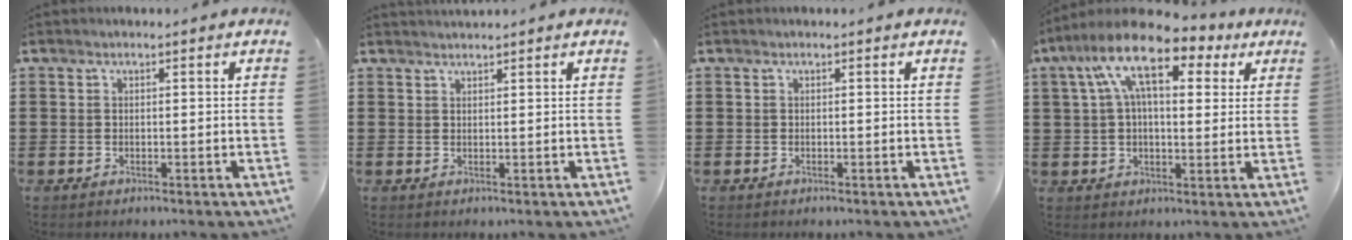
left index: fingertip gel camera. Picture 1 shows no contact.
{"total": 0.9, "force": [0.9, -0.1, 0.1], "torque": [-0.003, -0.002, 0.019]}
{"total": 0.0}
{"total": 12.6, "force": [6.5, 5.2, 9.5], "torque": [-0.196, -0.006, 0.113]}